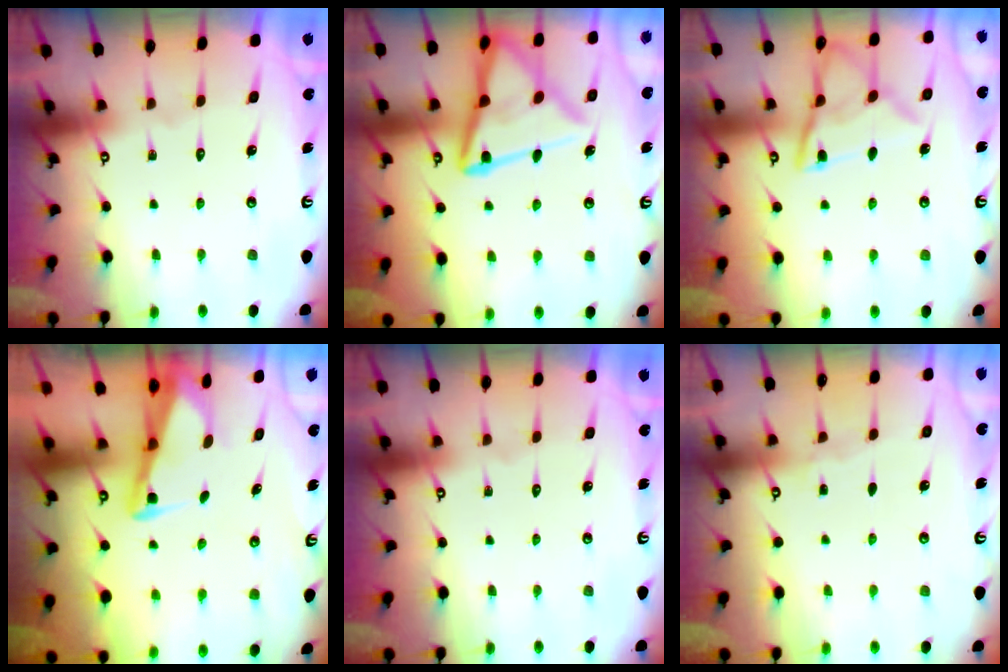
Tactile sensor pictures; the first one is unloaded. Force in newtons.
{"total": 15.7, "press": 15.7, "slide": 1.5}
{"total": 11.9, "press": 11.8, "slide": 1.1}
{"total": 3.0, "press": 3.0, "slide": 0.3}
{"total": 0.0}
{"total": 2.5, "press": 2.5, "slide": 0.4}